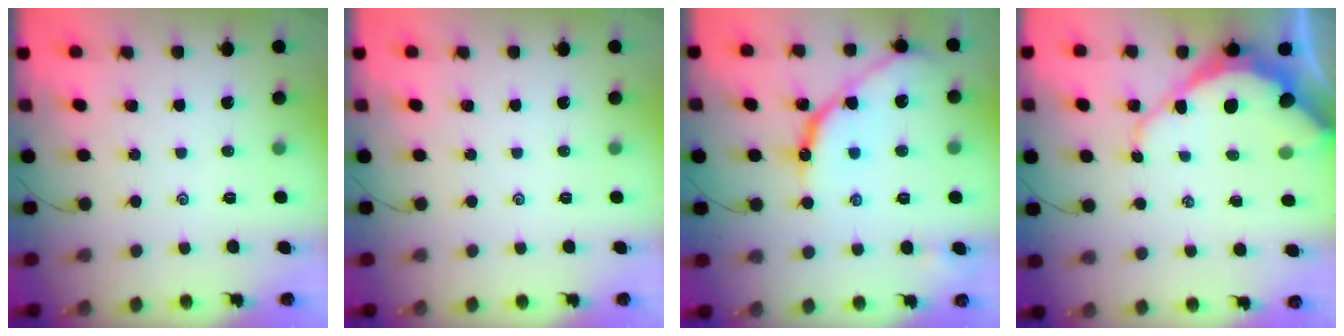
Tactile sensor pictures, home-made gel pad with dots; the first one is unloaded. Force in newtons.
{"total": 0.0}
{"total": 12.5, "press": 12.5, "slide": 0.9}
{"total": 11.9, "press": 11.8, "slide": 1.1}